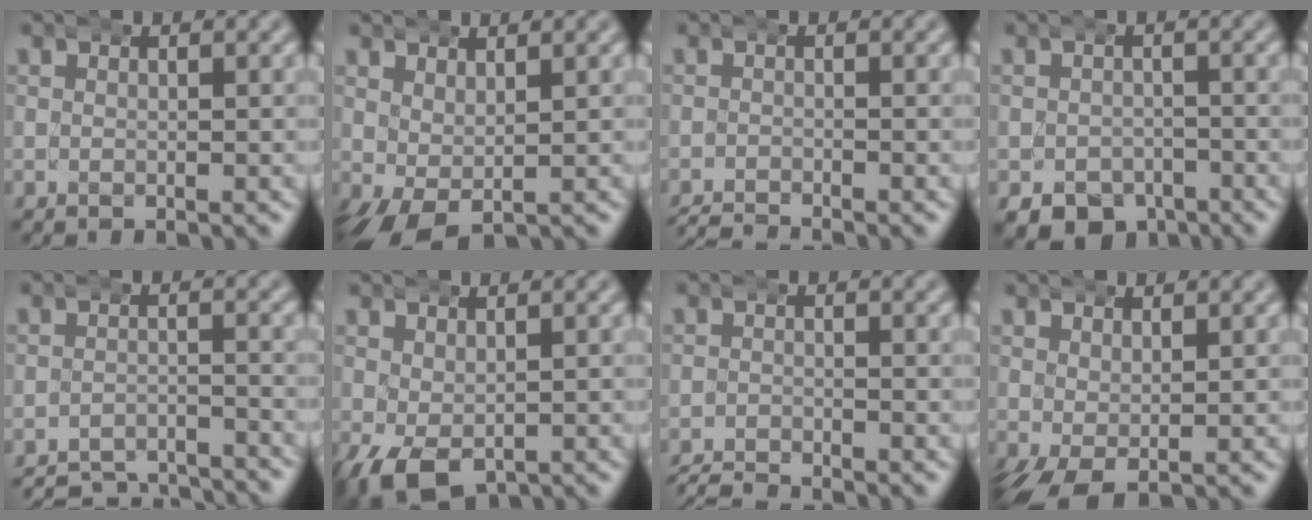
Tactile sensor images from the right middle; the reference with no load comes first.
{"total": 3.8, "force": [-1.6, 2.6, 2.3], "torque": [-0.063, -0.028, -0.011]}
{"total": 3.5, "force": [-3.4, 0.8, 0.3], "torque": [-0.009, -0.010, -0.055]}
{"total": 6.0, "force": [-4.1, 4.0, 1.8], "torque": [-0.024, -0.024, -0.058]}
{"total": 7.4, "force": [-7.2, 1.5, 0.6], "torque": [-0.003, -0.019, -0.119]}
{"total": 5.2, "force": [-3.0, 3.4, 2.6], "torque": [-0.068, -0.033, -0.030]}
{"total": 4.3, "force": [-4.2, 0.9, 0.3], "torque": [-0.015, -0.012, -0.068]}
{"total": 2.9, "force": [-1.6, 1.5, 1.9], "torque": [-0.044, -0.021, -0.010]}